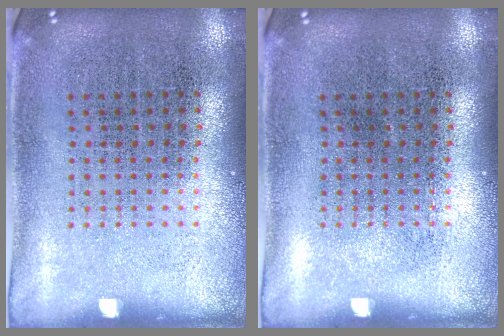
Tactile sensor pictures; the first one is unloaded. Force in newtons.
{"total": 0.0}